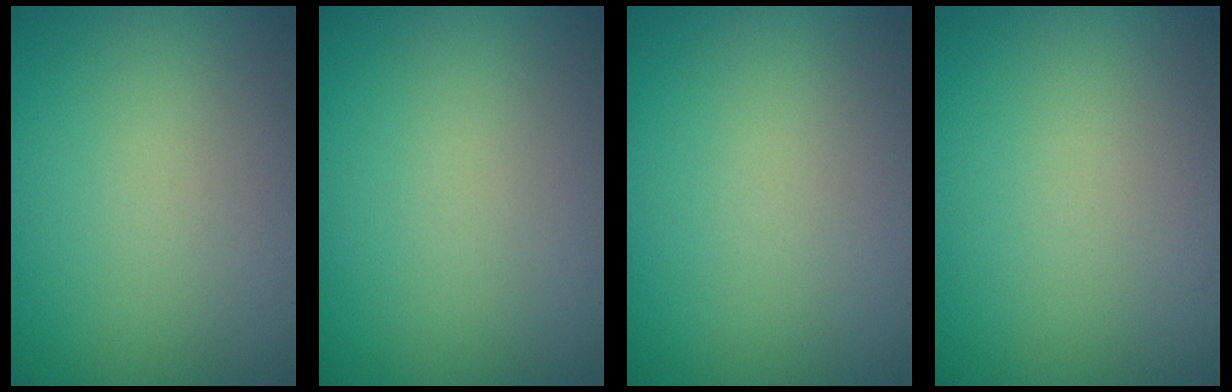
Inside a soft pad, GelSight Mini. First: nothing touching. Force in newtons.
{"total": 0.0}
{"total": 0.0}
{"total": 0.0}